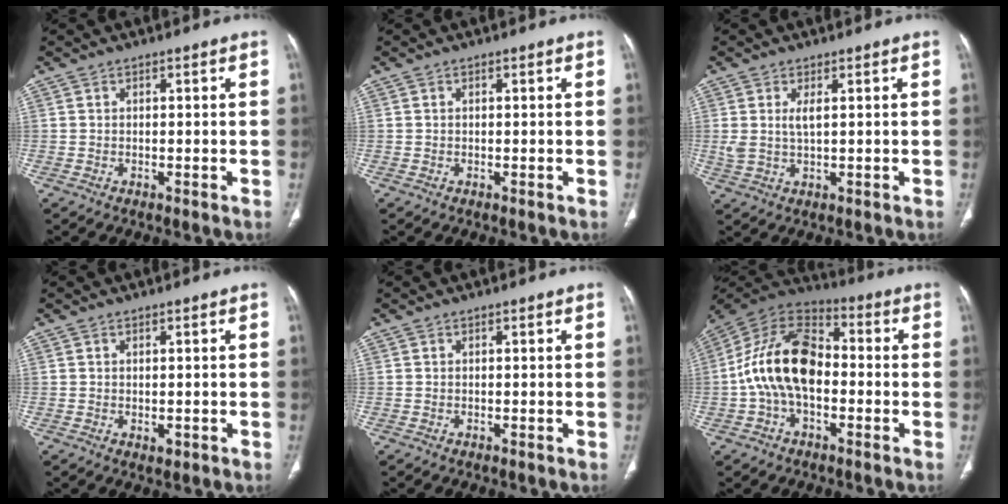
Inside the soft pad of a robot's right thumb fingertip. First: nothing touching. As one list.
[{"total": 0.0}, {"total": 3.4, "force": [0.9, 1.2, 3.0], "torque": [-0.072, -0.002, 0.025]}, {"total": 1.4, "force": [-0.3, 0.9, 1.1], "torque": [-0.015, -0.005, 0.002]}, {"total": 0.0}, {"total": 16.8, "force": [-1.7, 10.3, 13.1], "torque": [-0.237, 0.042, -0.040]}]